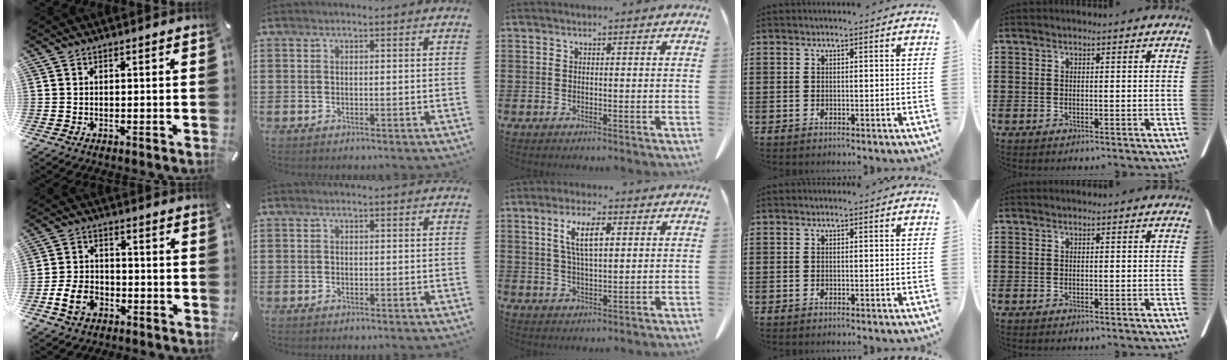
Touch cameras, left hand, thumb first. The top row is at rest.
{"thumb": {"total": 8.0, "force": [-3.5, 5.9, 4.0], "torque": [-0.097, 0.014, -0.065]}, "middle": {"total": 6.1, "force": [2.3, 1.9, 5.4], "torque": [-0.113, 0.007, 0.038]}}